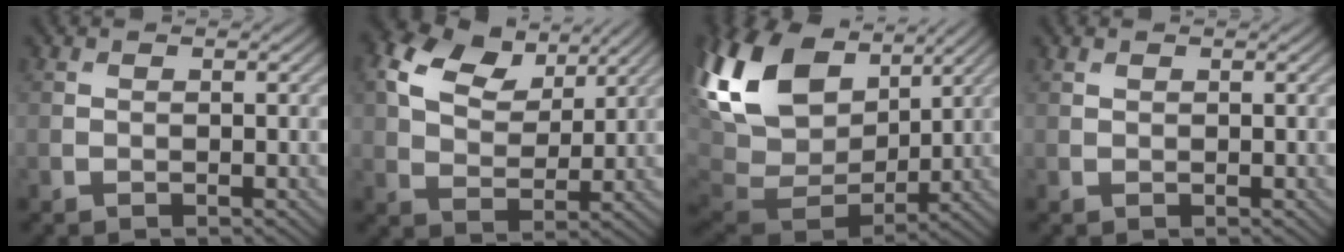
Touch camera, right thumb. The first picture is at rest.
{"total": 9.9, "force": [4.6, 6.1, 6.2], "torque": [-0.145, 0.014, 0.082]}
{"total": 17.8, "force": [5.8, 11.7, 12.1], "torque": [-0.301, 0.011, 0.119]}
{"total": 0.5, "force": [0.5, 0.2, 0.2], "torque": [-0.007, 0.000, 0.011]}